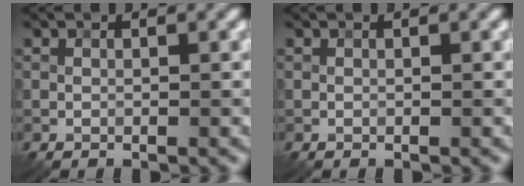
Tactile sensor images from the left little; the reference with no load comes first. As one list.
[{"total": 0.0}]